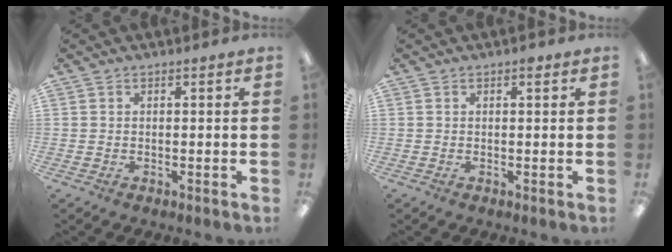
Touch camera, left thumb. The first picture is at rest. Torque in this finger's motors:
{"motor_torque": [0.18, -0.09, 0.57, -0.12, 0.00]}